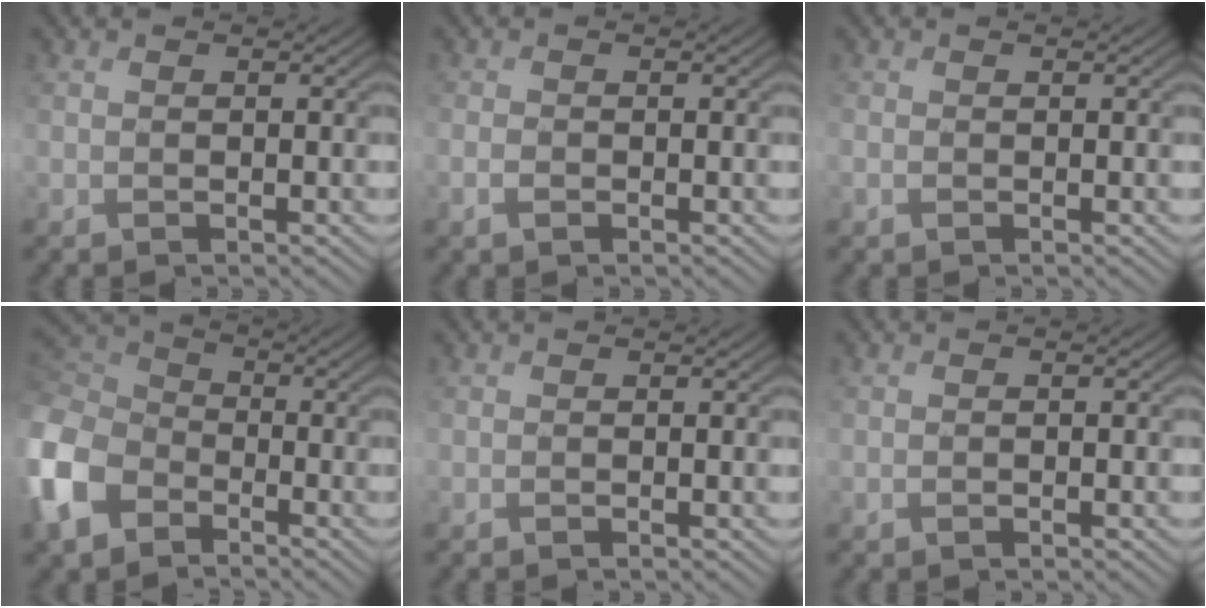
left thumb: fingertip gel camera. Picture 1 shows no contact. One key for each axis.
{"total": 1.3, "fx": -0.6, "fy": 0.7, "fz": 0.9, "tx": -0.025, "ty": 0.000, "tz": -0.013}
{"total": 0.7, "fx": -0.3, "fy": 0.5, "fz": 0.4, "tx": -0.015, "ty": -0.001, "tz": -0.006}
{"total": 11.0, "fx": -4.7, "fy": 8.1, "fz": 5.9, "tx": -0.187, "ty": -0.015, "tz": -0.114}
{"total": 0.0}
{"total": 0.6, "fx": -0.1, "fy": 0.2, "fz": 0.6, "tx": -0.013, "ty": 0.001, "tz": -0.002}